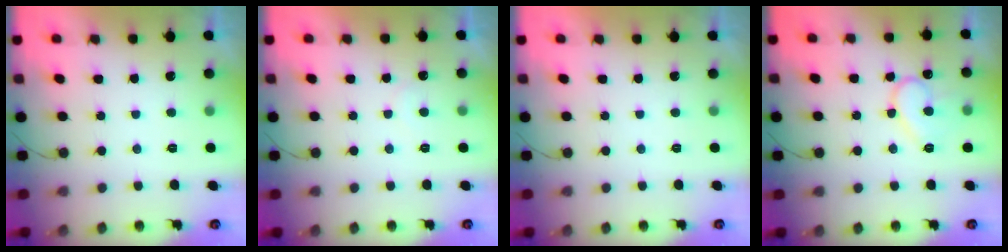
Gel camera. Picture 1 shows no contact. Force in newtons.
{"total": 4.7, "press": 4.7, "slide": 0.3}
{"total": 1.7, "press": 1.7, "slide": 0.1}
{"total": 10.7, "press": 10.6, "slide": 1.0}